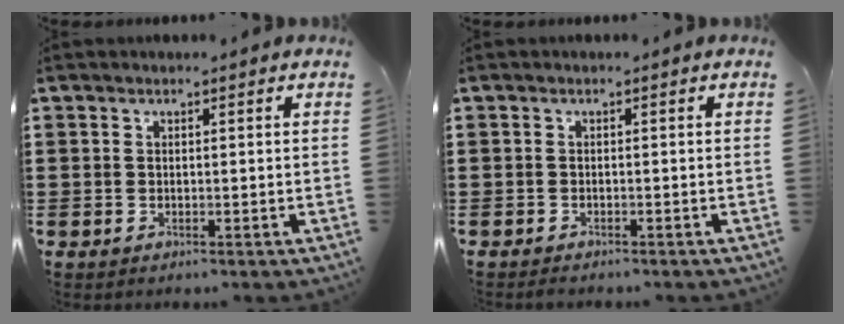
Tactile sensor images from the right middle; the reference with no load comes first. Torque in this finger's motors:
{"motor_torque": [0.88, -0.11, 0.14, 0.03]}